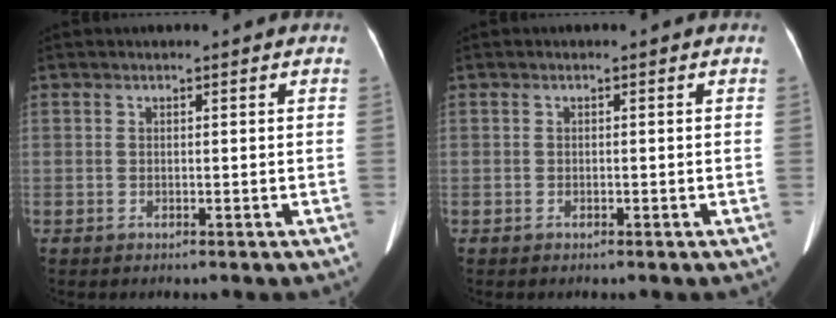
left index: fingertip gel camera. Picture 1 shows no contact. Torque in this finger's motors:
{"motor_torque": [-0.04, 0.00, -0.02, -0.01]}